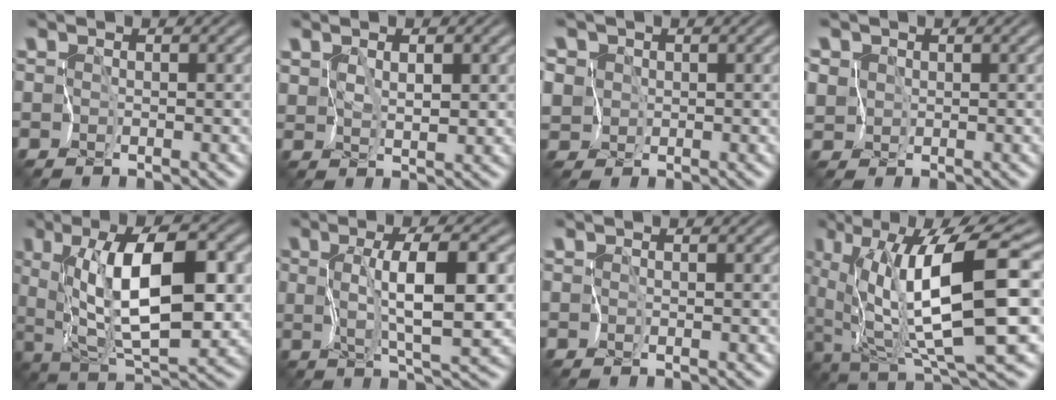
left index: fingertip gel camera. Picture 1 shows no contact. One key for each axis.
{"total": 2.0, "fx": 1.3, "fy": 0.8, "fz": 1.3, "tx": -0.025, "ty": -0.002, "tz": 0.033}
{"total": 7.2, "fx": 2.8, "fy": 6.1, "fz": 2.7, "tx": -0.062, "ty": 0.032, "tz": 0.017}
{"total": 5.4, "fx": 2.4, "fy": 4.4, "fz": 1.9, "tx": -0.043, "ty": 0.030, "tz": 0.020}
{"total": 10.2, "fx": 2.3, "fy": 3.5, "fz": 9.3, "tx": -0.148, "ty": 0.005, "tz": 0.043}
{"total": 5.9, "fx": 1.1, "fy": 1.3, "fz": 5.6, "tx": -0.097, "ty": 0.000, "tz": 0.026}
{"total": 0.0}
{"total": 11.7, "fx": 1.6, "fy": 2.1, "fz": 11.4, "tx": -0.188, "ty": -0.001, "tz": 0.038}